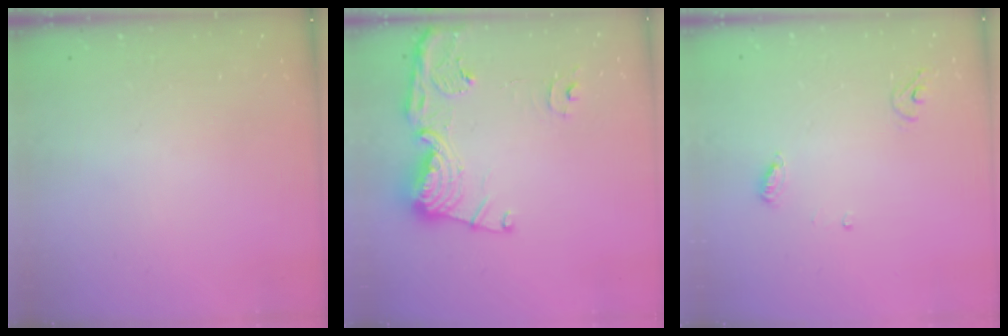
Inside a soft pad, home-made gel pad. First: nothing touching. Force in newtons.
{"total": 16.3, "press": 16.2, "slide": 1.5}
{"total": 5.0, "press": 5.0, "slide": 0.4}